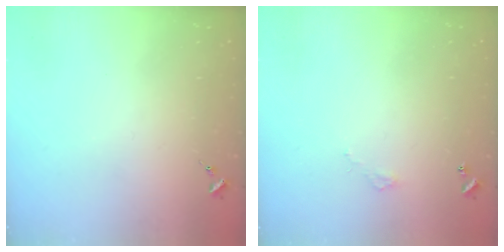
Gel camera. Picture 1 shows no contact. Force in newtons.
{"total": 2.8, "press": 2.8, "slide": 0.2}